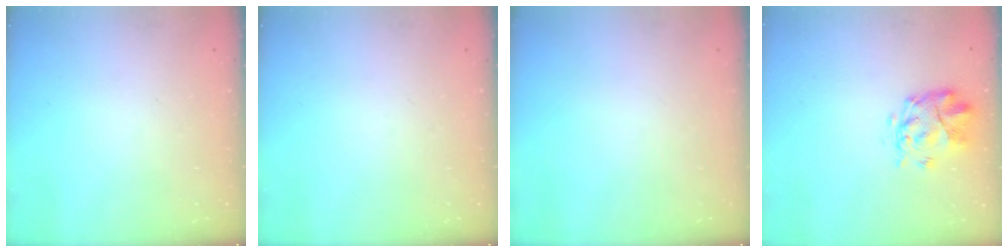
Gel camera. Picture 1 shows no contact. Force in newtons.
{"total": 0.0}
{"total": 0.0}
{"total": 4.0, "press": 3.6, "slide": 1.8}